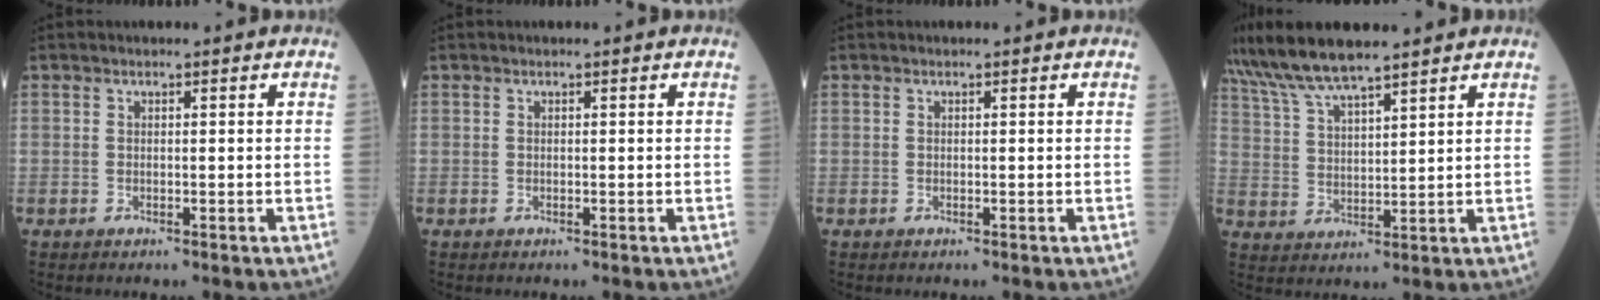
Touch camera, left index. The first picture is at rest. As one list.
[{"total": 0.0}, {"total": 0.0}, {"total": 8.9, "force": [7.7, 0.7, 4.3], "torque": [-0.096, 0.022, 0.152]}]